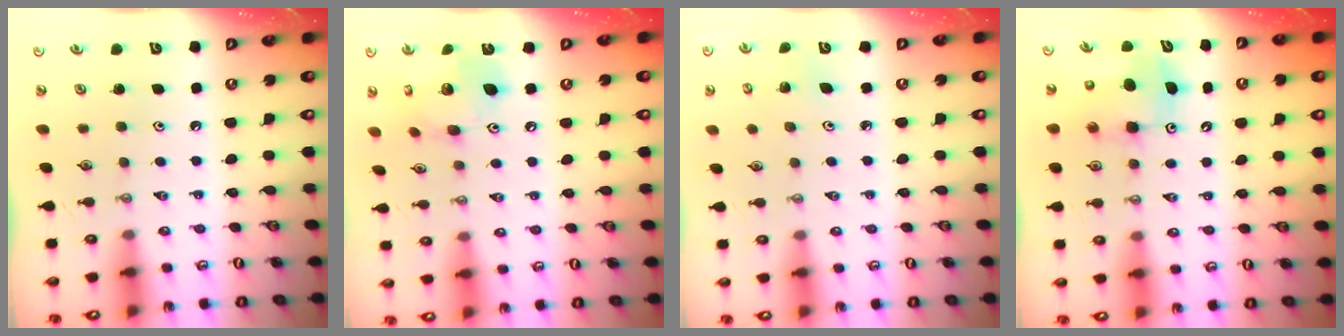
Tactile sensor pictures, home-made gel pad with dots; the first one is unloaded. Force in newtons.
{"total": 14.8, "press": 14.7, "slide": 1.5}
{"total": 3.3, "press": 3.3, "slide": 0.2}
{"total": 8.0, "press": 7.8, "slide": 1.9}